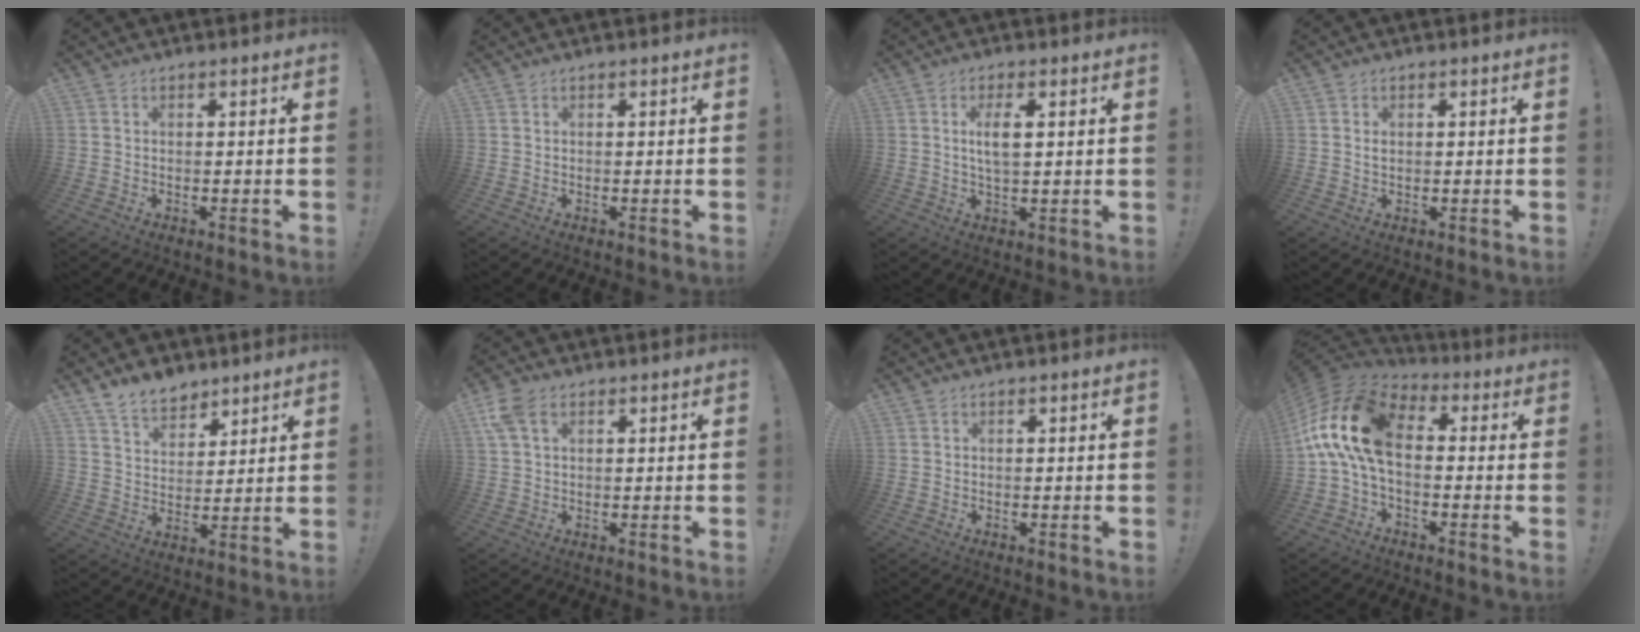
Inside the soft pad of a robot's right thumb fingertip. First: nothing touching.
{"total": 0.0}
{"total": 5.5, "force": [1.3, 1.8, 5.0], "torque": [-0.082, -0.009, 0.015]}
{"total": 0.7, "force": [0.4, 0.5, 0.3], "torque": [-0.003, 0.001, 0.007]}
{"total": 9.1, "force": [7.2, 4.9, 2.3], "torque": [-0.035, -0.052, 0.140]}
{"total": 6.5, "force": [2.9, 3.7, 4.4], "torque": [-0.093, 0.002, 0.058]}
{"total": 0.0}
{"total": 16.7, "force": [0.7, 9.4, 13.8], "torque": [-0.264, 0.020, 0.021]}